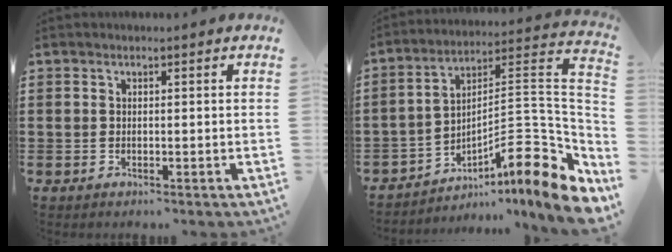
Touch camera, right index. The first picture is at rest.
{"total": 11.6, "force": [-5.8, 2.5, 9.7], "torque": [-0.122, -0.022, -0.115]}